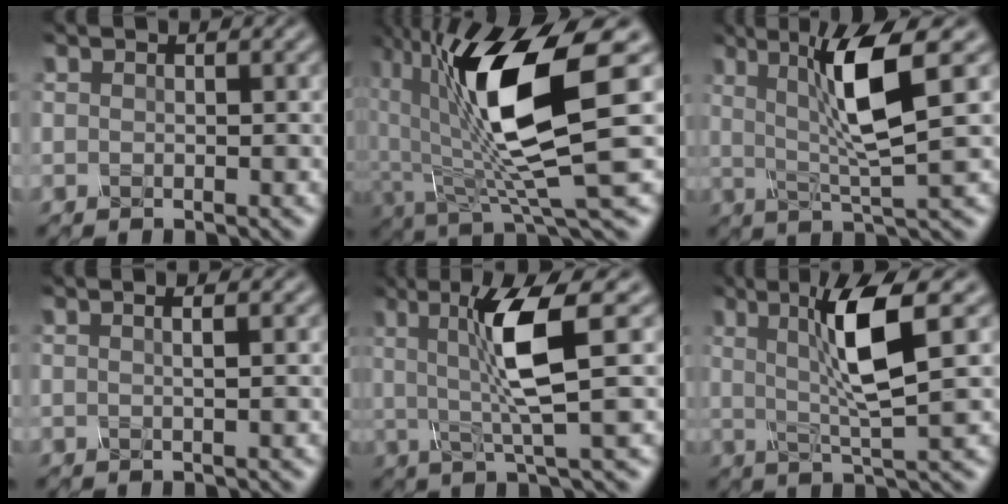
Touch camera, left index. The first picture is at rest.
{"total": 12.0, "force": [1.1, 3.4, 11.5], "torque": [-0.212, -0.014, 0.022]}
{"total": 6.9, "force": [1.5, 0.9, 6.7], "torque": [-0.126, -0.001, 0.029]}
{"total": 2.9, "force": [1.1, 1.5, 2.3], "torque": [-0.014, 0.017, -0.017]}
{"total": 6.8, "force": [0.7, 1.0, 6.7], "torque": [-0.130, -0.001, 0.015]}
{"total": 6.3, "force": [1.3, 0.8, 6.1], "torque": [-0.116, 0.000, 0.028]}